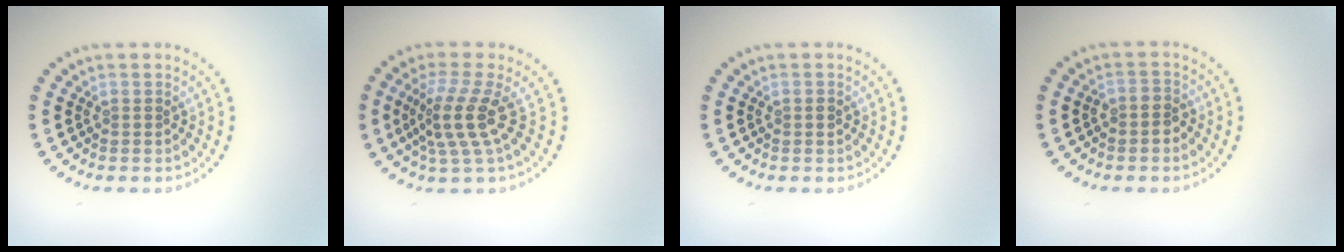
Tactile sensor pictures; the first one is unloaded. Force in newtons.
{"total": 3.8, "press": 2.7, "slide": 2.7}
{"total": 0.7, "press": 0.7, "slide": 0.1}
{"total": 1.2, "press": 1.0, "slide": 0.7}